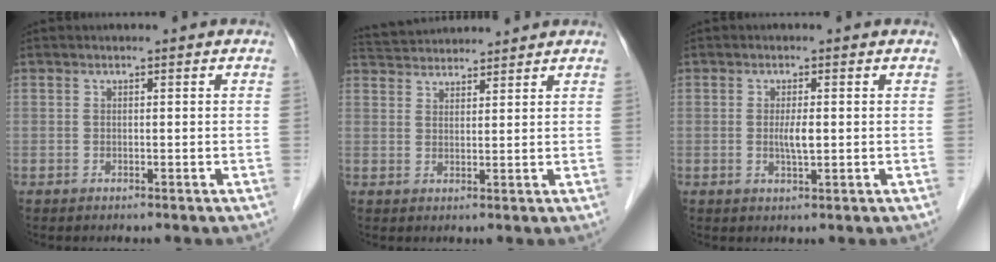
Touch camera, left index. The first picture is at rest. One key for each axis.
{"total": 7.9, "fx": 7.7, "fy": 0.9, "fz": 1.6, "tx": -0.037, "ty": 0.038, "tz": 0.127}
{"total": 2.4, "fx": 0.0, "fy": 0.3, "fz": 2.4, "tx": -0.048, "ty": -0.002, "tz": 0.001}